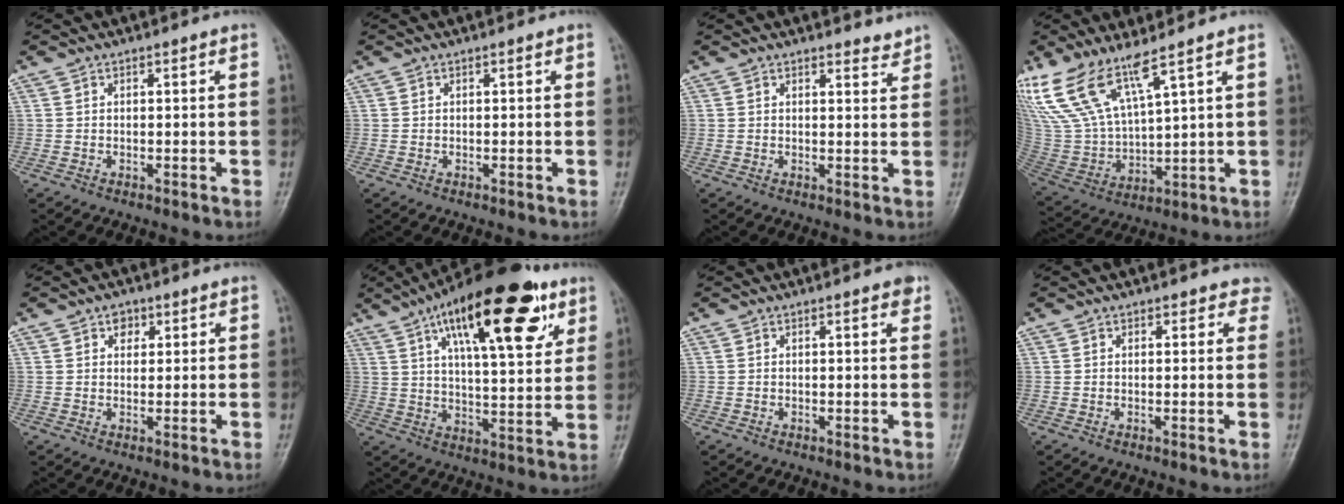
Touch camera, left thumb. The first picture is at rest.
{"total": 0.0}
{"total": 2.3, "force": [2.2, 0.6, 0.4], "torque": [0.008, -0.018, 0.025]}
{"total": 13.0, "force": [9.3, 2.8, 8.6], "torque": [-0.181, -0.043, 0.209]}
{"total": 2.7, "force": [1.4, 2.0, 1.1], "torque": [0.001, -0.004, 0.018]}
{"total": 23.9, "force": [12.0, 8.5, 18.9], "torque": [-0.268, -0.022, 0.187]}
{"total": 1.5, "force": [1.0, 0.4, 1.1], "torque": [-0.012, -0.003, 0.008]}
{"total": 2.9, "force": [2.3, 1.7, 0.5], "torque": [0.031, -0.007, 0.013]}